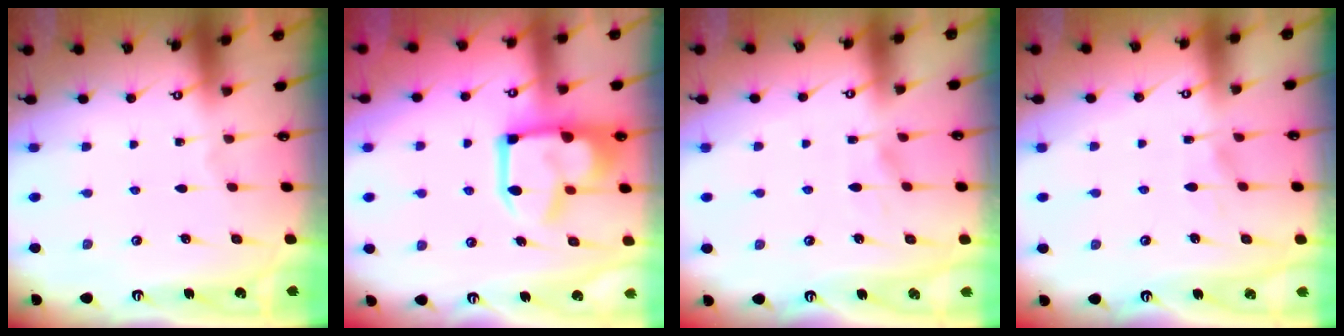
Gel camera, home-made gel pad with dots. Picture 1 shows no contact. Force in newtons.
{"total": 16.6, "press": 16.6, "slide": 1.3}
{"total": 5.2, "press": 5.2, "slide": 0.5}
{"total": 4.0, "press": 3.9, "slide": 0.4}